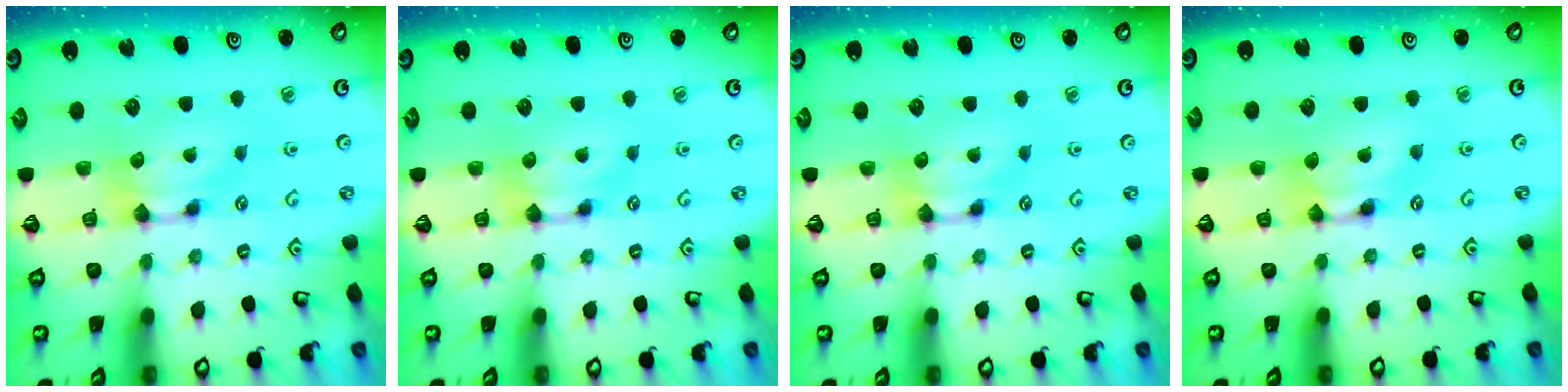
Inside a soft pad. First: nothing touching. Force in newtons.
{"total": 0.0}
{"total": 0.0}
{"total": 1.6, "press": 1.6, "slide": 0.1}